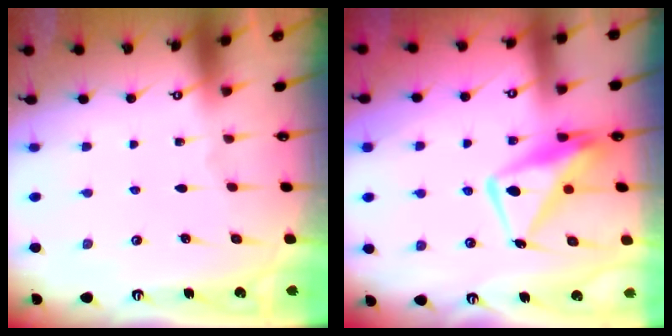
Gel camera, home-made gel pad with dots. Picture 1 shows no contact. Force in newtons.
{"total": 12.3, "press": 12.2, "slide": 1.4}